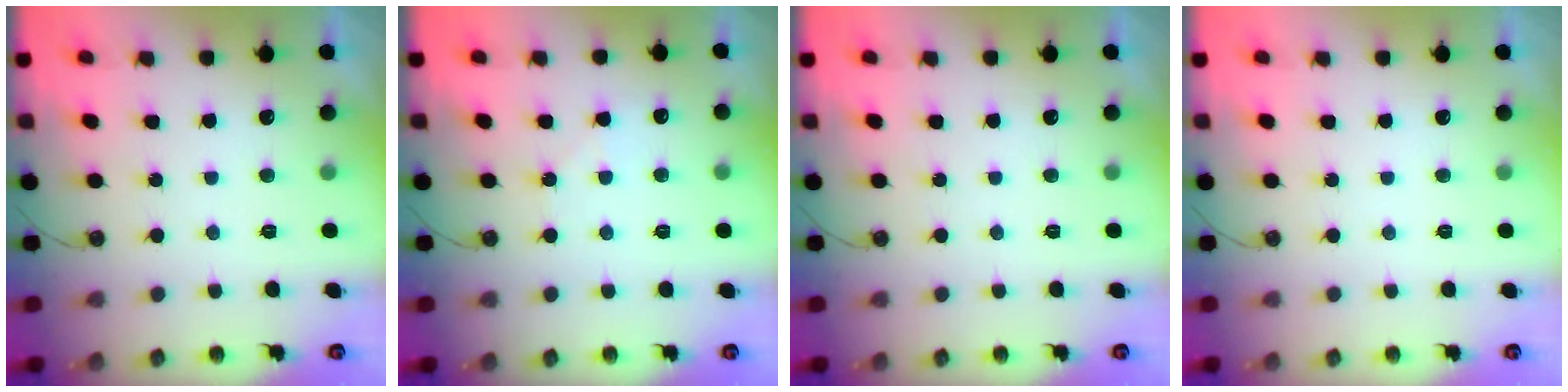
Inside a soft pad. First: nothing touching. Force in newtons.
{"total": 5.2, "press": 5.1, "slide": 0.9}
{"total": 0.0}
{"total": 0.0}